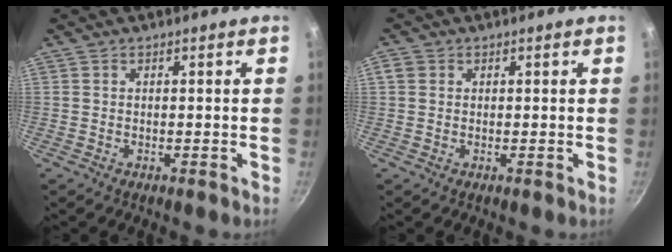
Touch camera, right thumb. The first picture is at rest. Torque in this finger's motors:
{"motor_torque": [-0.03, -0.03, 0.00, 0.00, 0.02]}